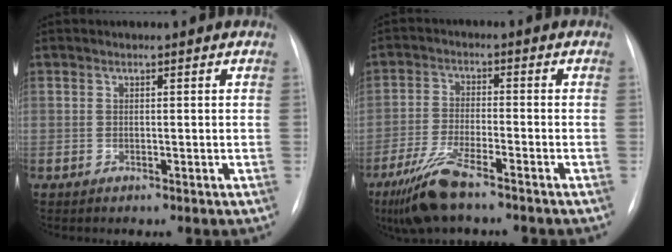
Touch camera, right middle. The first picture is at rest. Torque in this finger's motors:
{"motor_torque": [1.06, -1.08, 0.46, 0.14]}